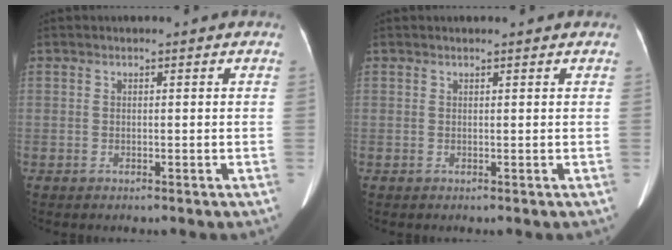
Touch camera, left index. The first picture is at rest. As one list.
[{"total": 1.0, "force": [0.9, 0.0, 0.4], "torque": [-0.015, 0.007, 0.011]}]